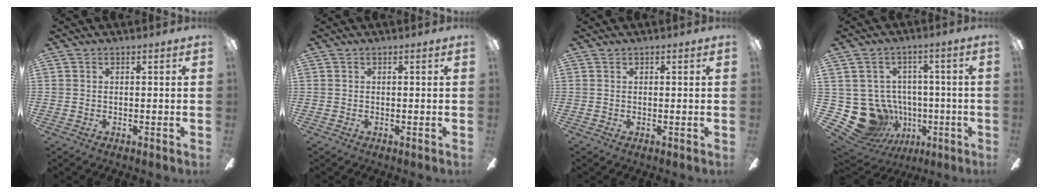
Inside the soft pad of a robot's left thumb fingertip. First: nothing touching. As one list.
[{"total": 0.0}, {"total": 0.0}, {"total": 14.9, "force": [-4.1, 13.1, 5.6], "torque": [-0.145, 0.013, -0.045]}]